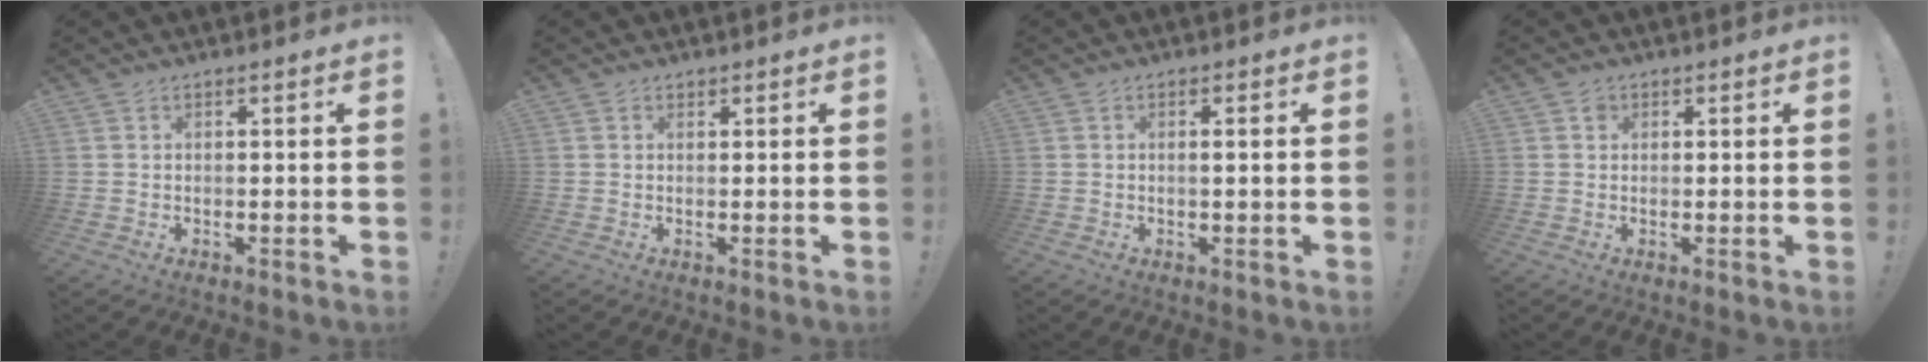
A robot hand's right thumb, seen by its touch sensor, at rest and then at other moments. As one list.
[{"total": 0.6, "force": [0.5, 0.3, 0.1], "torque": [-0.002, -0.001, 0.011]}, {"total": 1.4, "force": [0.3, -0.1, 1.4], "torque": [-0.018, -0.003, 0.002]}, {"total": 1.3, "force": [0.7, 1.0, 0.4], "torque": [-0.005, 0.001, 0.012]}]